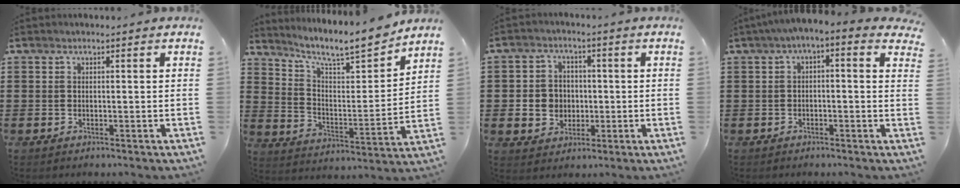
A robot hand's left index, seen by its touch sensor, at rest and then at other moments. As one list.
[{"total": 8.8, "force": [7.8, 1.3, 3.7], "torque": [-0.091, -0.056, 0.130]}, {"total": 4.7, "force": [-0.3, 4.5, 1.4], "torque": [-0.035, 0.009, -0.009]}, {"total": 1.8, "force": [-1.1, 0.2, 1.4], "torque": [-0.027, -0.001, -0.029]}]